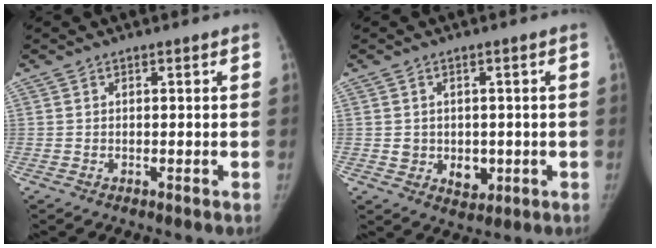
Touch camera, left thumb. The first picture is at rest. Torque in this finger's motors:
{"motor_torque": [0.17, 0.86, 0.30, 0.30, 0.00]}